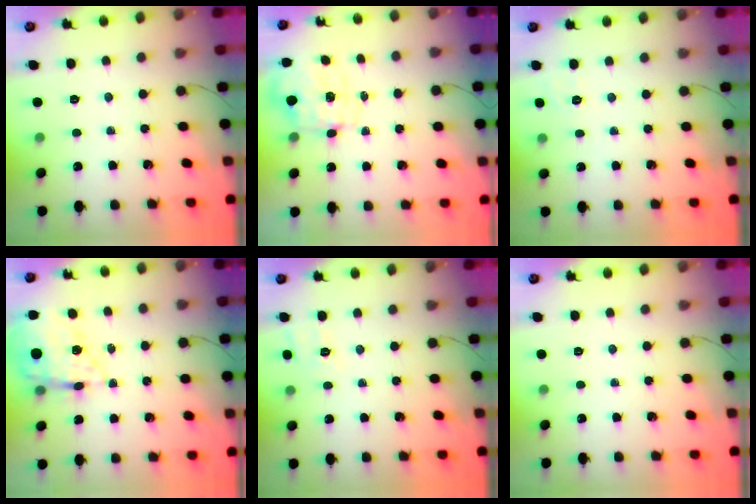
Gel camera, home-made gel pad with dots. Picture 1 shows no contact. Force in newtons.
{"total": 1.0, "press": 0.9, "slide": 0.5}
{"total": 1.9, "press": 0.7, "slide": 1.7}
{"total": 15.5, "press": 14.8, "slide": 4.5}
{"total": 2.7, "press": 1.9, "slide": 2.0}
{"total": 0.0}